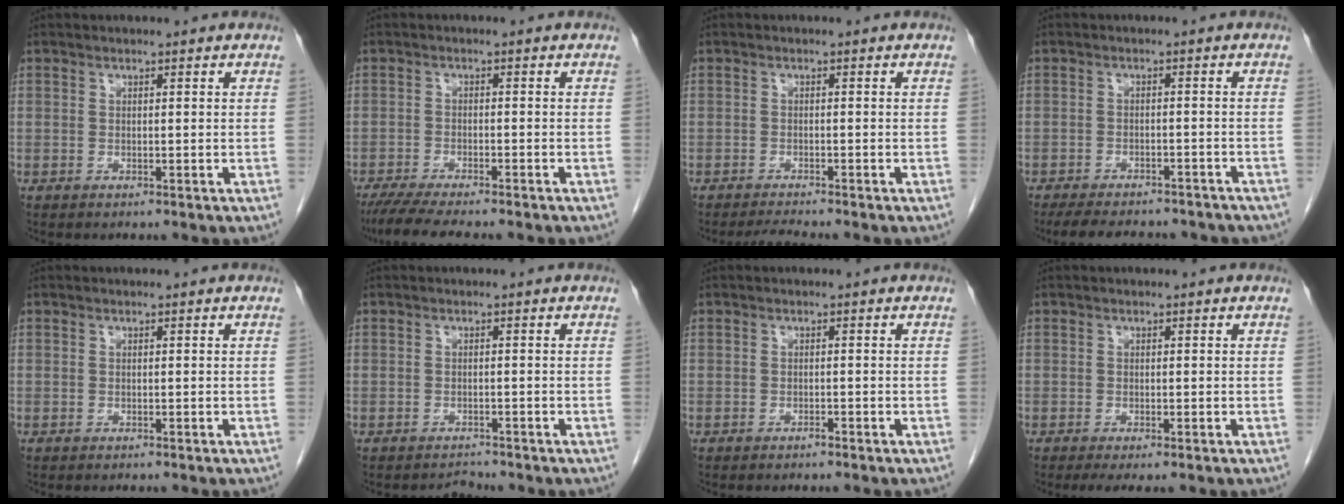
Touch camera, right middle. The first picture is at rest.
{"total": 8.8, "force": [-7.4, 0.6, 4.6], "torque": [-0.066, -0.017, -0.116]}
{"total": 2.2, "force": [-2.0, -0.8, 0.4], "torque": [-0.018, -0.015, -0.035]}
{"total": 15.0, "force": [-12.9, 4.6, 6.1], "torque": [-0.119, -0.007, -0.159]}
{"total": 0.0}
{"total": 1.1, "force": [-1.1, 0.0, -0.4], "torque": [0.004, -0.009, -0.015]}
{"total": 0.5, "force": [-0.4, 0.0, 0.2], "torque": [-0.008, 0.000, -0.007]}
{"total": 2.3, "force": [-1.5, 0.4, 1.7], "torque": [-0.027, -0.010, -0.023]}